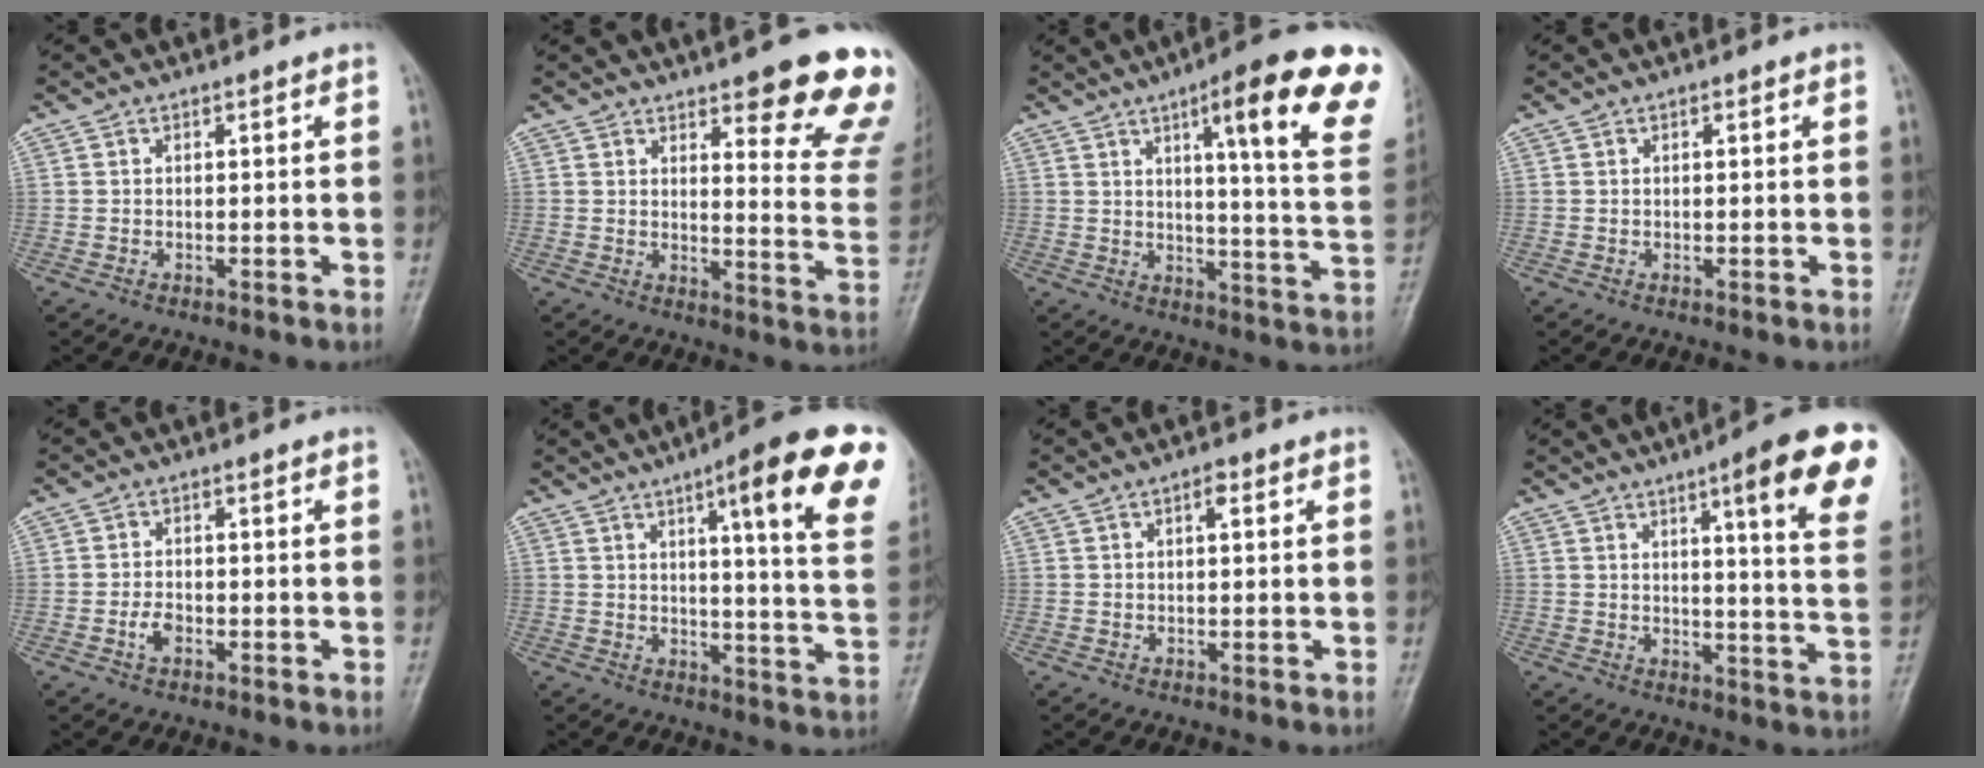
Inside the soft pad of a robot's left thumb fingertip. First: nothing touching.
{"total": 17.0, "force": [11.2, 4.3, 12.1], "torque": [-0.108, -0.073, 0.132]}
{"total": 21.0, "force": [10.3, 3.3, 18.0], "torque": [-0.217, -0.040, 0.130]}
{"total": 0.7, "force": [0.2, 0.4, 0.6], "torque": [-0.009, 0.001, 0.002]}
{"total": 2.8, "force": [-1.1, 1.6, 1.9], "torque": [-0.035, 0.010, -0.023]}
{"total": 19.4, "force": [9.1, 2.9, 16.8], "torque": [-0.197, -0.033, 0.112]}
{"total": 2.1, "force": [0.8, 0.9, 1.8], "torque": [-0.026, 0.002, 0.009]}
{"total": 16.9, "force": [8.4, 2.3, 14.5], "torque": [-0.160, -0.037, 0.101]}